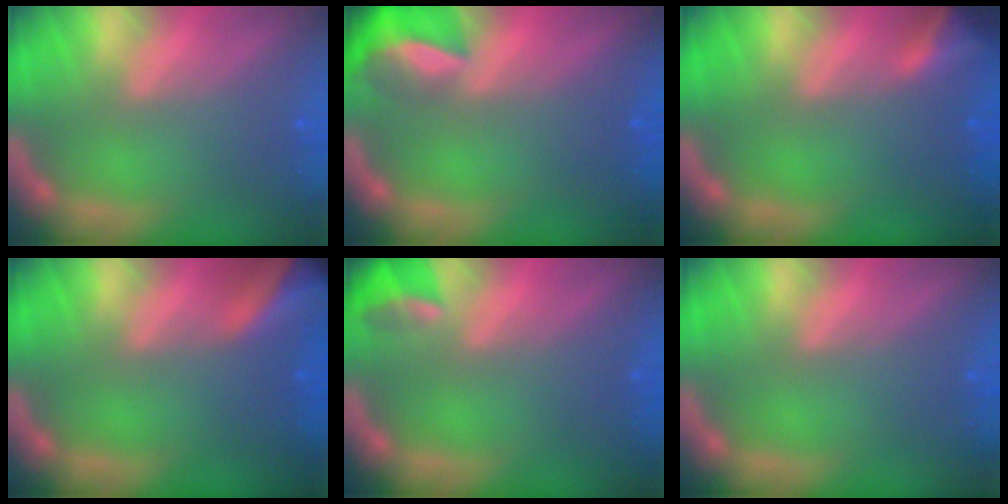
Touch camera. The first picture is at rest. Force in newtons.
{"total": 6.4}
{"total": 3.5}
{"total": 9.0}
{"total": 2.9}
{"total": 0.0}